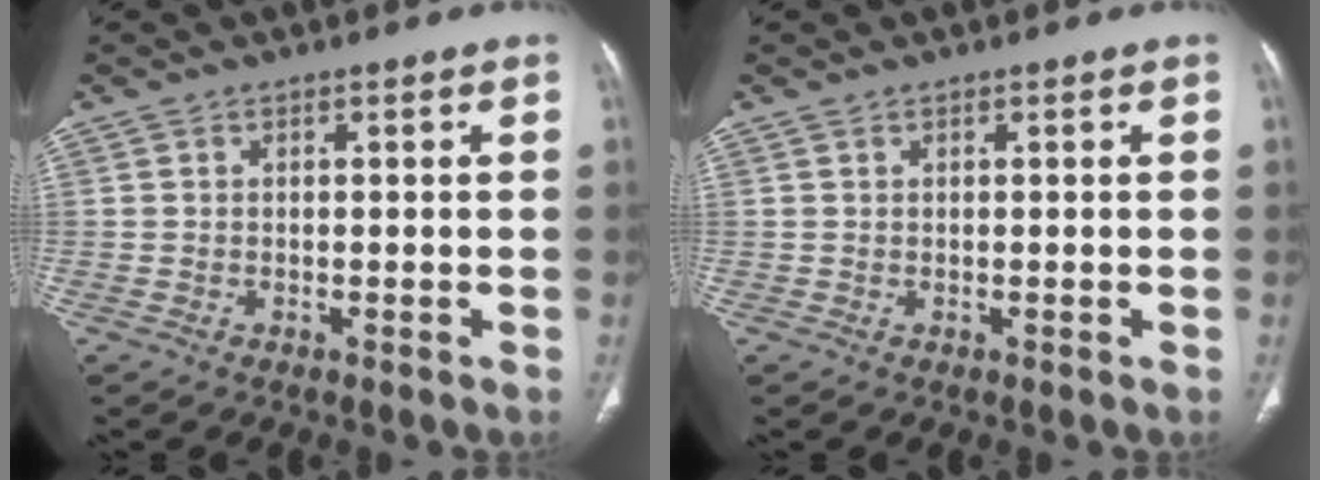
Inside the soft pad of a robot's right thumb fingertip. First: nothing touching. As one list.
[{"total": 0.0}]